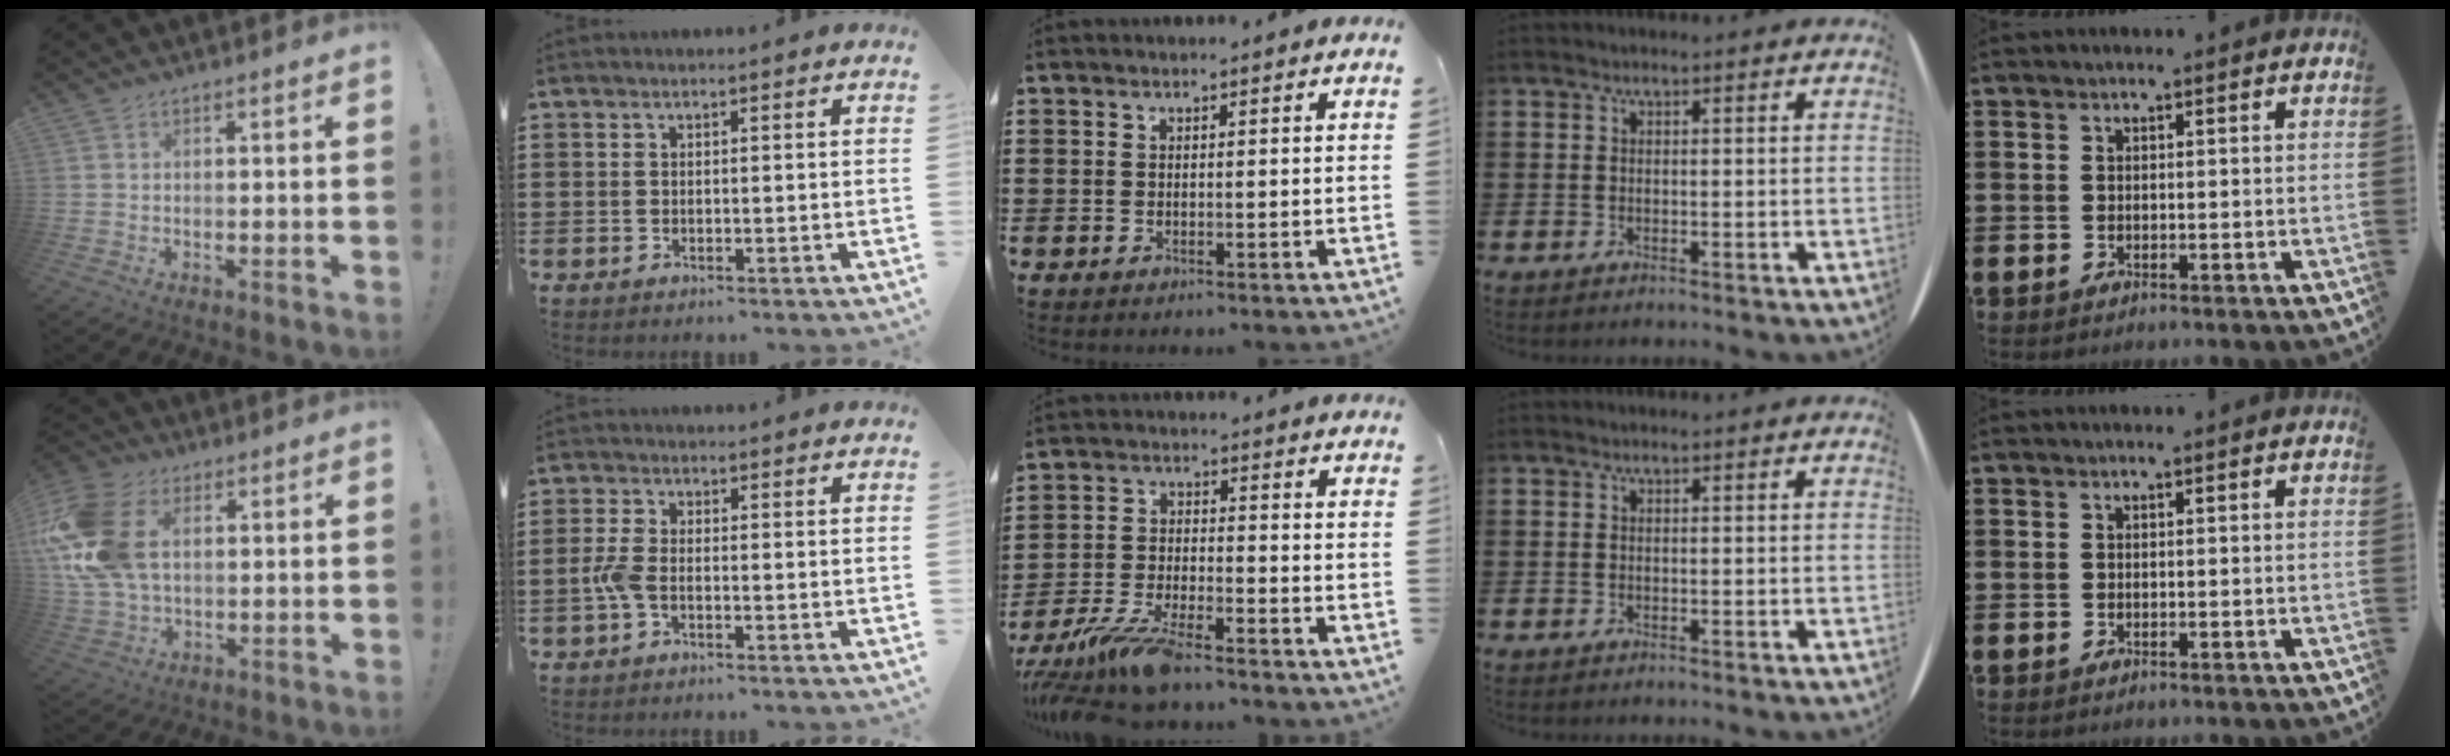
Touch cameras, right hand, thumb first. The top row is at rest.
{"thumb": {"total": 19.6, "force": [4.2, 13.2, 13.9], "torque": [-0.279, 0.000, 0.078]}, "index": {"total": 3.2, "force": [-1.1, 1.3, 2.7], "torque": [-0.075, -0.007, -0.028]}, "middle": {"total": 8.0, "force": [-6.9, 0.8, 3.9], "torque": [-0.095, -0.007, -0.137]}}